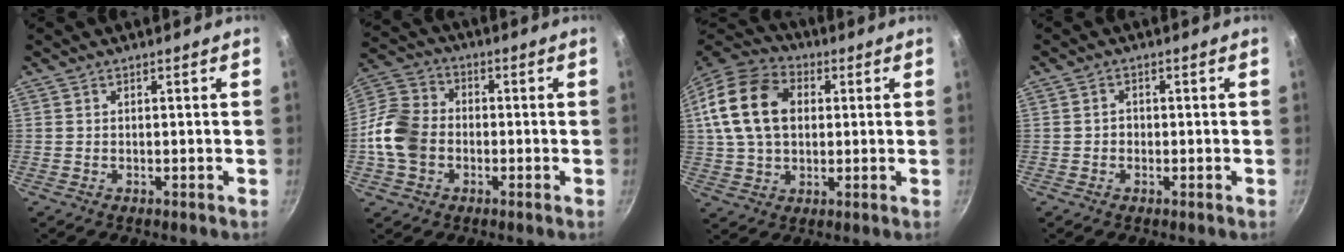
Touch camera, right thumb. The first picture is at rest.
{"total": 11.8, "force": [-2.2, 9.2, 7.0], "torque": [-0.116, 0.022, -0.061]}
{"total": 18.2, "force": [3.6, 13.0, 12.2], "torque": [-0.211, 0.023, 0.058]}
{"total": 1.3, "force": [-0.3, 1.2, 0.5], "torque": [-0.005, 0.005, -0.007]}